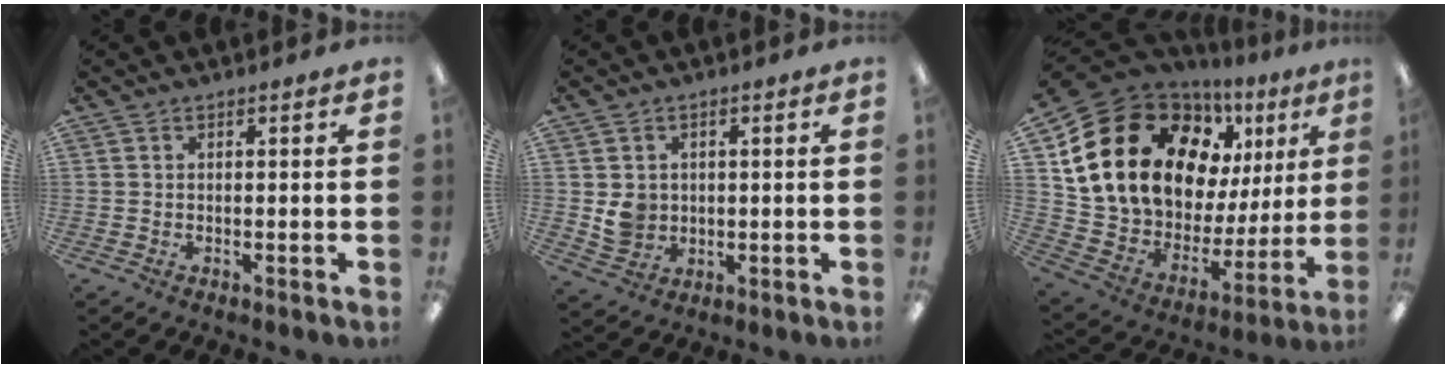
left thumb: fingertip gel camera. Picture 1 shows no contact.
{"total": 5.2, "force": [0.4, 4.8, 1.7], "torque": [-0.015, 0.004, 0.009]}
{"total": 23.2, "force": [10.5, 15.4, 13.8], "torque": [-0.278, -0.067, 0.209]}